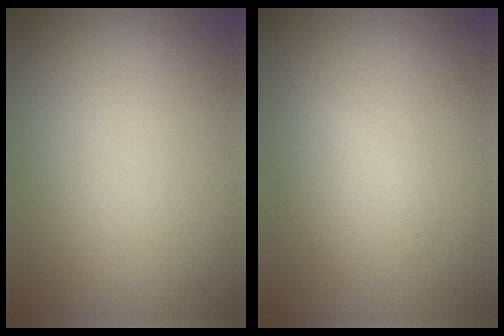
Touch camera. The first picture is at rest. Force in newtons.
{"total": 1.6, "press": 1.6, "slide": 0.0}